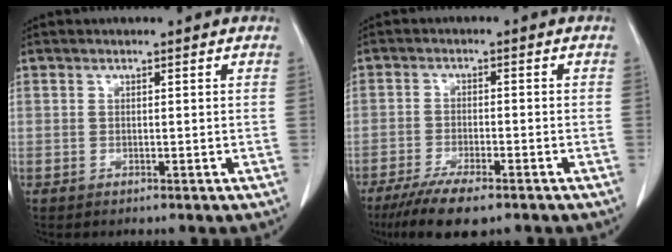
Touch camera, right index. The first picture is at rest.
{"total": 8.8, "force": [-6.4, 1.6, 5.7], "torque": [-0.094, -0.017, -0.102]}